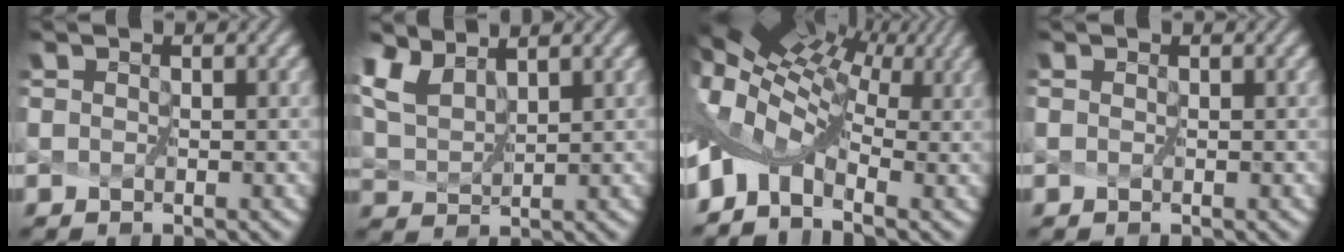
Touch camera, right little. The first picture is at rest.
{"total": 4.2, "force": [3.7, 1.2, 1.4], "torque": [-0.058, -0.001, 0.092]}
{"total": 9.9, "force": [1.8, 6.2, 7.5], "torque": [-0.167, -0.001, 0.042]}
{"total": 0.0}